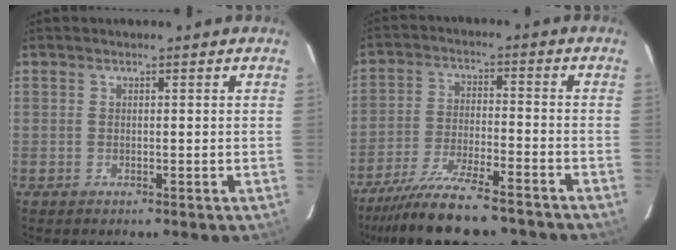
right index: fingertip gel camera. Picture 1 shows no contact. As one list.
[{"total": 16.1, "force": [-13.8, 2.8, 7.8], "torque": [-0.168, -0.031, -0.226]}]